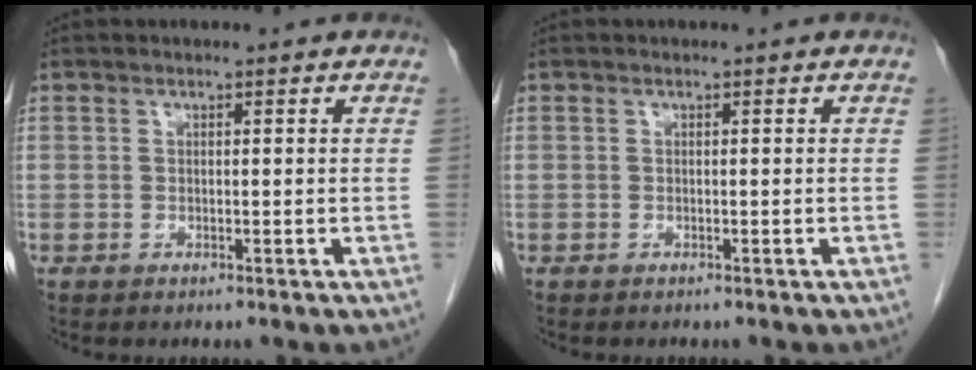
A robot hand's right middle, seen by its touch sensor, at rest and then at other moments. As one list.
[{"total": 0.0}]